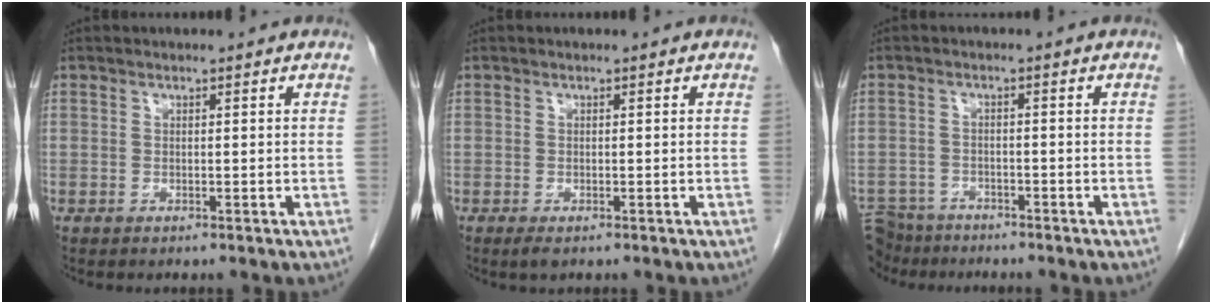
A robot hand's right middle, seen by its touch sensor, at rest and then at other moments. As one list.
[{"total": 1.3, "force": [-0.7, 0.5, 0.9], "torque": [-0.014, -0.002, -0.008]}, {"total": 7.3, "force": [-6.4, 3.5, 0.7], "torque": [-0.020, 0.001, -0.107]}]